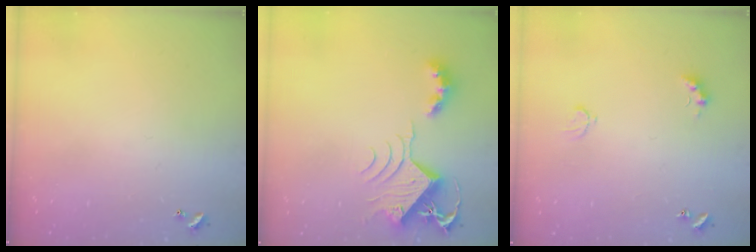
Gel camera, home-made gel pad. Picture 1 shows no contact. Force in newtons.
{"total": 8.5, "press": 8.5, "slide": 1.2}
{"total": 3.5, "press": 3.4, "slide": 0.8}